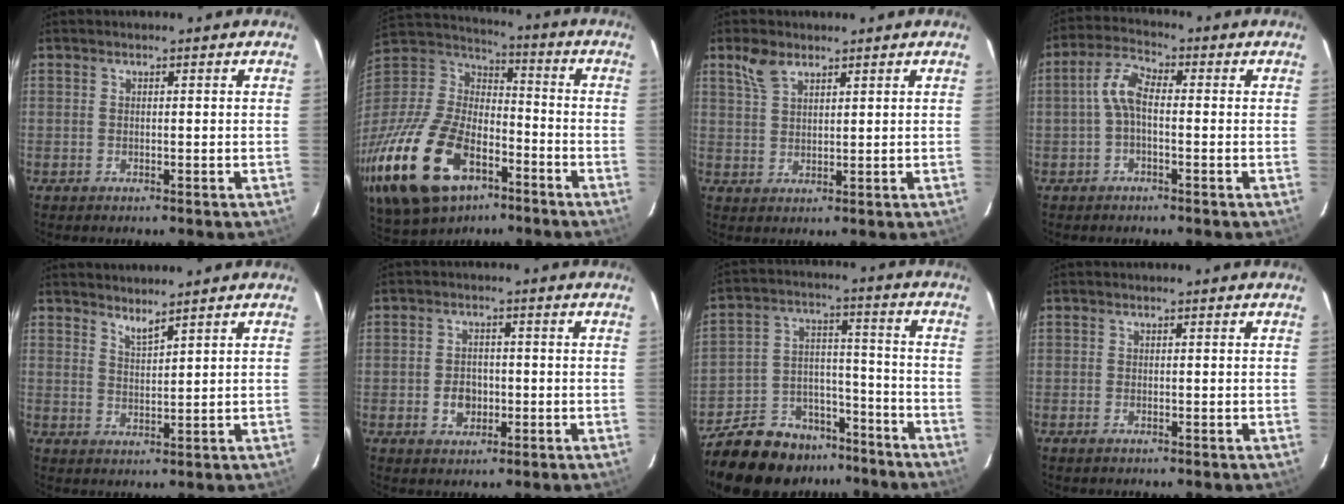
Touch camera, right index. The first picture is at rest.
{"total": 33.9, "force": [-17.2, 19.3, 21.9], "torque": [-0.512, -0.033, -0.285]}
{"total": 4.5, "force": [3.1, 2.3, 2.4], "torque": [-0.046, 0.009, 0.062]}
{"total": 5.1, "force": [-0.8, 2.3, 4.5], "torque": [-0.100, 0.020, -0.019]}
{"total": 2.7, "force": [2.4, 0.0, 1.1], "torque": [-0.021, -0.003, 0.041]}
{"total": 4.4, "force": [-1.1, 3.6, 2.3], "torque": [-0.043, 0.008, -0.013]}
{"total": 19.6, "force": [-15.1, 10.1, 7.3], "torque": [-0.176, 0.041, -0.220]}
{"total": 0.9, "force": [-0.6, 0.5, 0.4], "torque": [-0.009, -0.003, -0.013]}